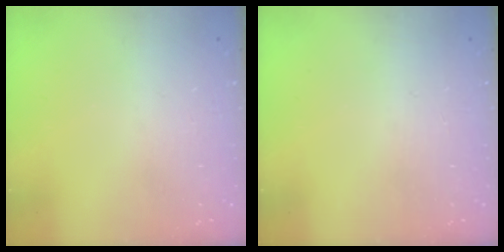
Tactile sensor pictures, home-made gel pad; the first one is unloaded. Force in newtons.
{"total": 0.0}